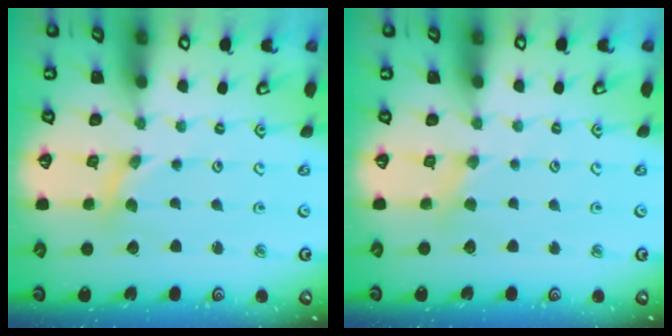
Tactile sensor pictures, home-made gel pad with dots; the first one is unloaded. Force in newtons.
{"total": 2.5, "press": 2.4, "slide": 0.5}